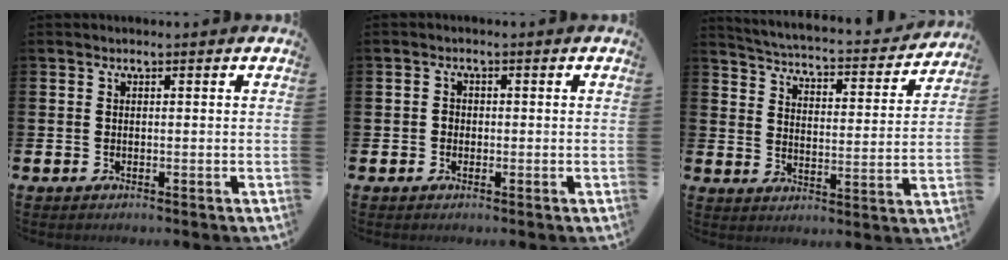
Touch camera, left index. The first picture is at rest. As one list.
[{"total": 1.3, "force": [-0.3, 1.2, 0.5], "torque": [0.004, 0.001, -0.010]}, {"total": 4.0, "force": [3.8, 0.6, 1.0], "torque": [-0.043, -0.035, 0.056]}]